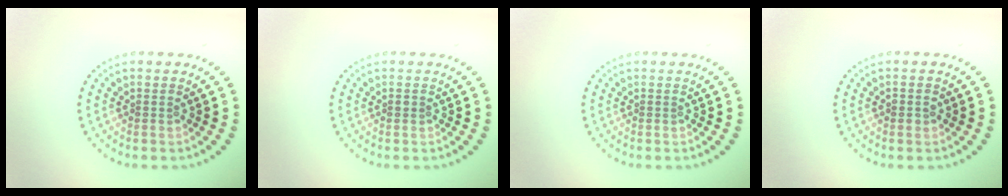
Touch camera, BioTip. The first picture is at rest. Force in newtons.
{"total": 0.5, "press": 0.5, "slide": 0.0}
{"total": 0.0}
{"total": 1.1, "press": 1.1, "slide": 0.1}